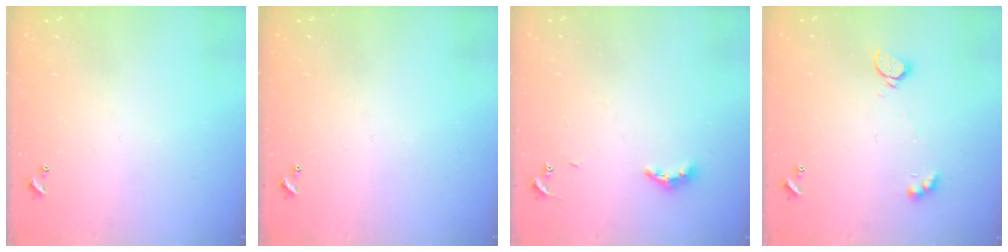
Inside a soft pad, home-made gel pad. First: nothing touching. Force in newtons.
{"total": 0.0}
{"total": 5.4, "press": 5.4, "slide": 0.6}
{"total": 2.2, "press": 2.2, "slide": 0.2}